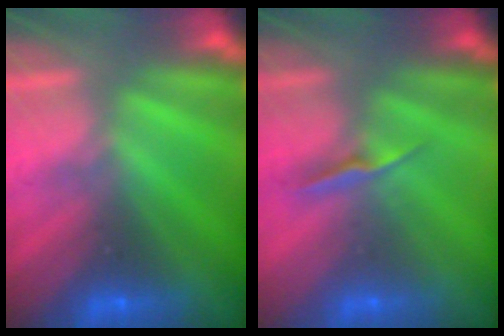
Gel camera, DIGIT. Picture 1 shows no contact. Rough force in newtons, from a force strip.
{"total": 1.3}